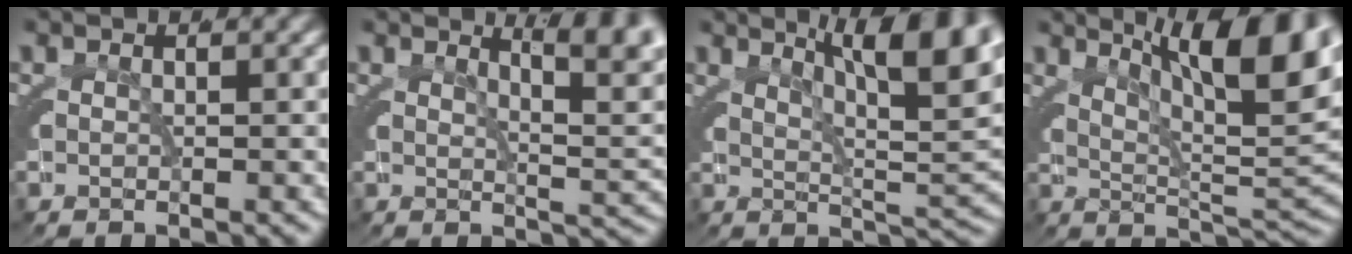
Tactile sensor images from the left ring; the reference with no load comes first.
{"total": 6.2, "force": [2.8, 1.3, 5.4], "torque": [-0.036, 0.005, 0.039]}
{"total": 10.1, "force": [4.6, 3.1, 8.5], "torque": [-0.088, 0.017, 0.061]}
{"total": 11.2, "force": [5.1, 3.5, 9.3], "torque": [-0.102, 0.017, 0.068]}